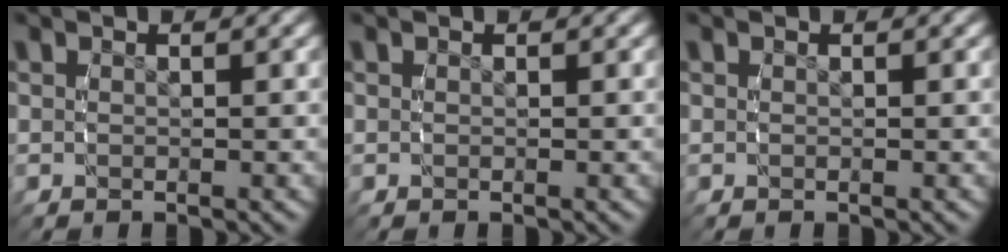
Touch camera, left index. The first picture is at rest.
{"total": 0.0}
{"total": 0.0}